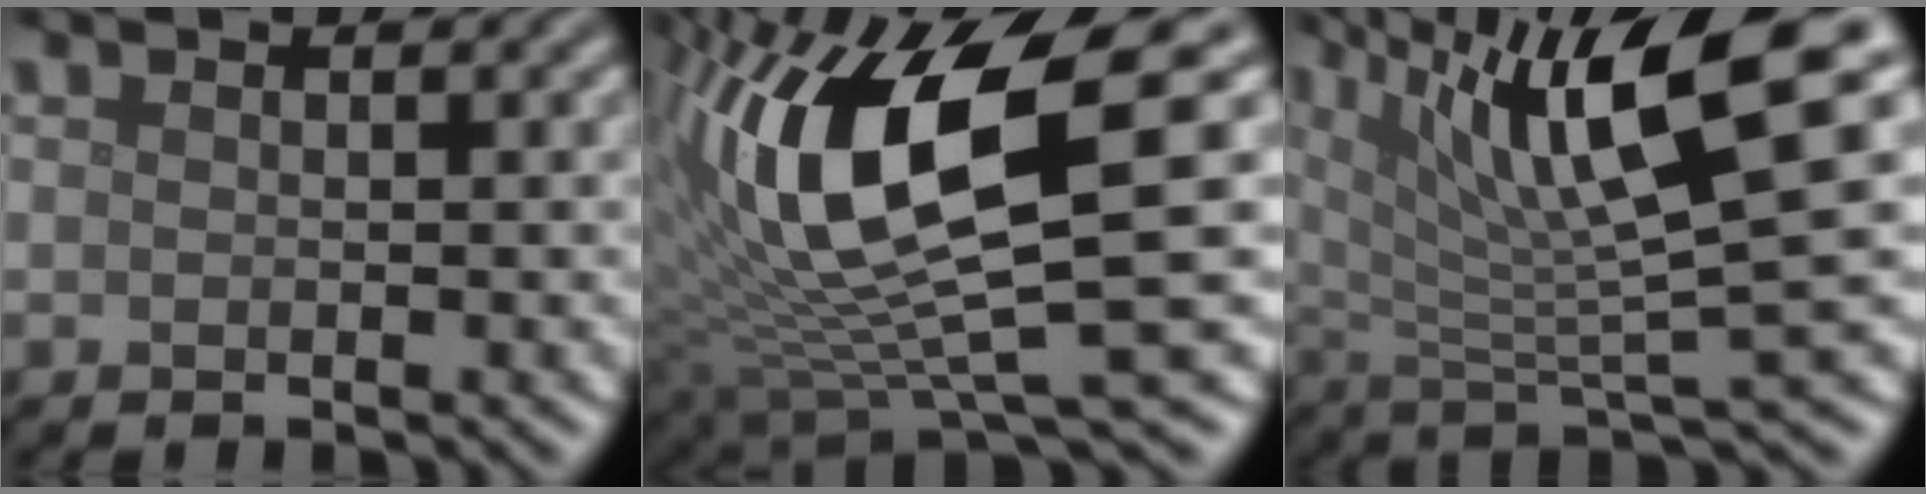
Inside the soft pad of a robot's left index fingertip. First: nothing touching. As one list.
[{"total": 14.2, "force": [2.7, 4.4, 13.2], "torque": [-0.258, -0.009, 0.053]}, {"total": 12.0, "force": [5.2, 2.6, 10.5], "torque": [-0.163, 0.006, 0.090]}]